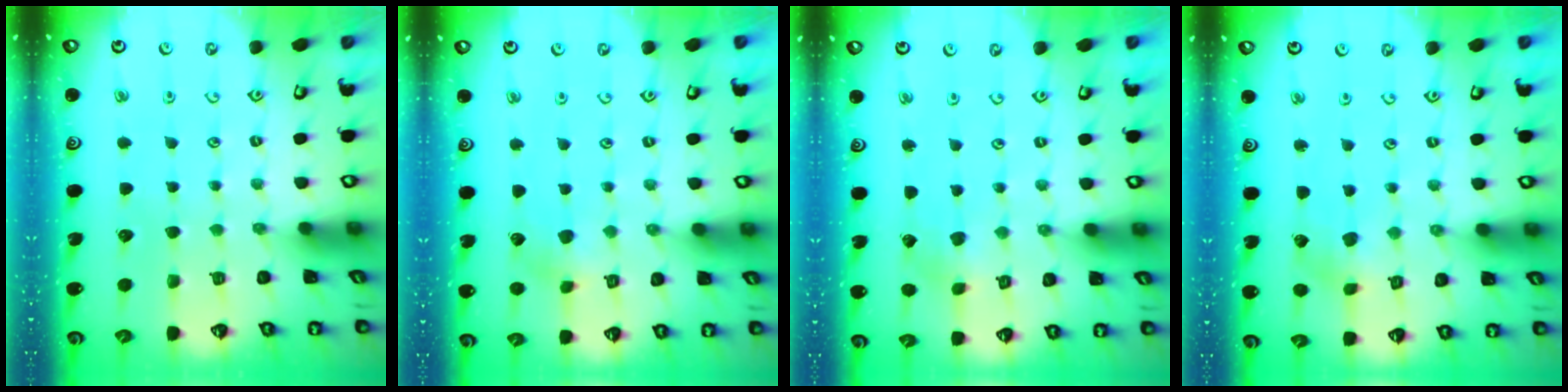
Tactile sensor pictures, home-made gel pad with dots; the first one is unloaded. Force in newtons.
{"total": 3.6, "press": 3.6, "slide": 0.1}
{"total": 1.3, "press": 1.3, "slide": 0.1}
{"total": 1.7, "press": 1.7, "slide": 0.3}